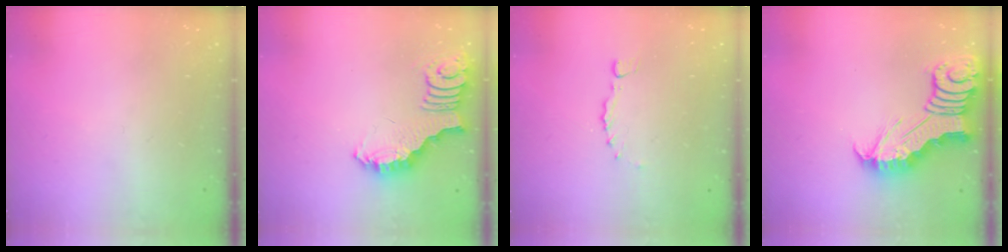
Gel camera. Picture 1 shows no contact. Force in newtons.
{"total": 2.6, "press": 2.6, "slide": 0.5}
{"total": 0.0}
{"total": 7.2, "press": 7.2, "slide": 0.7}